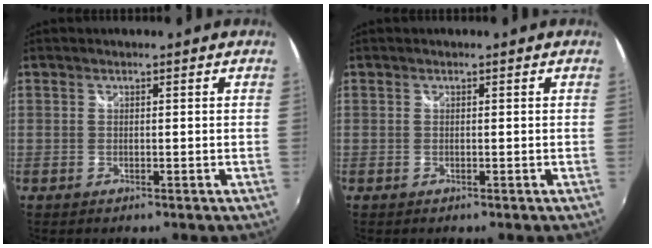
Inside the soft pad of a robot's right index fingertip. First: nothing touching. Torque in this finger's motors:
{"motor_torque": [0.04, 0.01, 0.00, 0.00]}